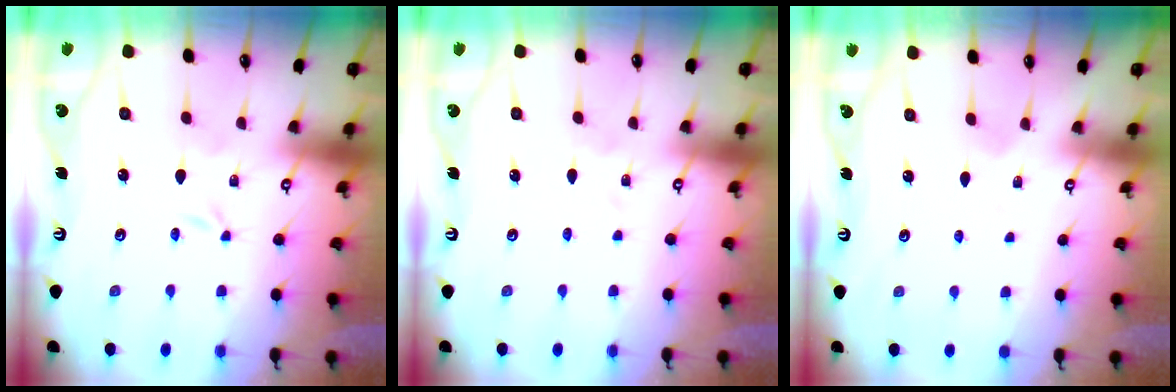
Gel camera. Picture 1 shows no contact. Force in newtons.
{"total": 1.5, "press": 1.5, "slide": 0.1}
{"total": 1.7, "press": 1.7, "slide": 0.3}